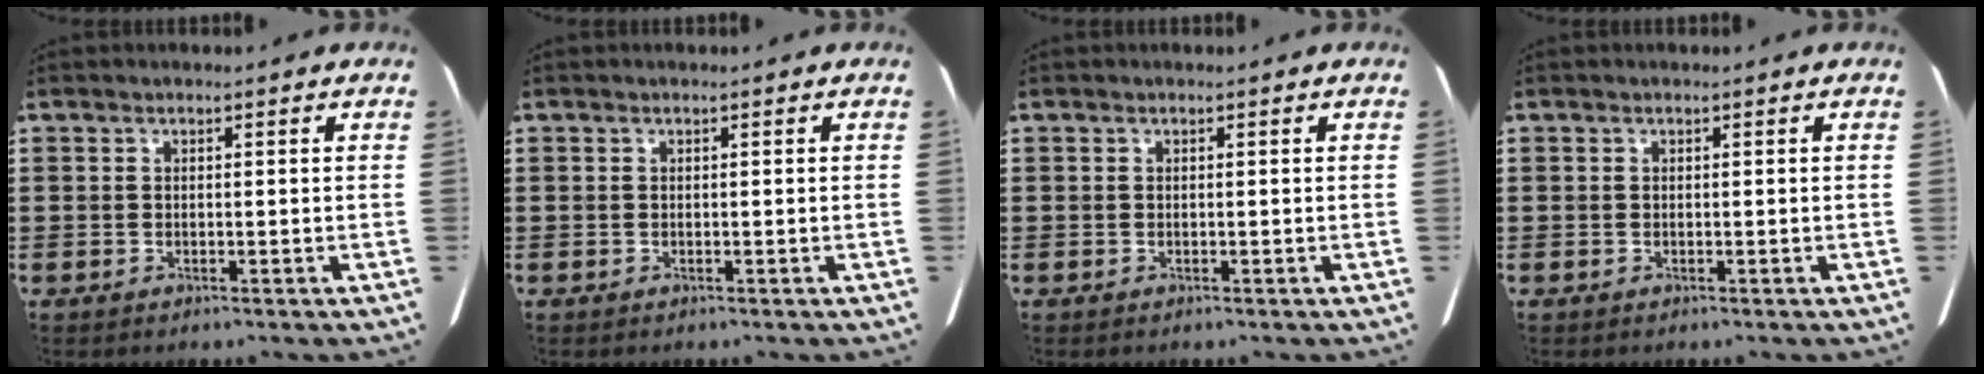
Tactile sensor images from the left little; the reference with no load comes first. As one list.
[{"total": 0.0}, {"total": 0.0}, {"total": 0.0}]